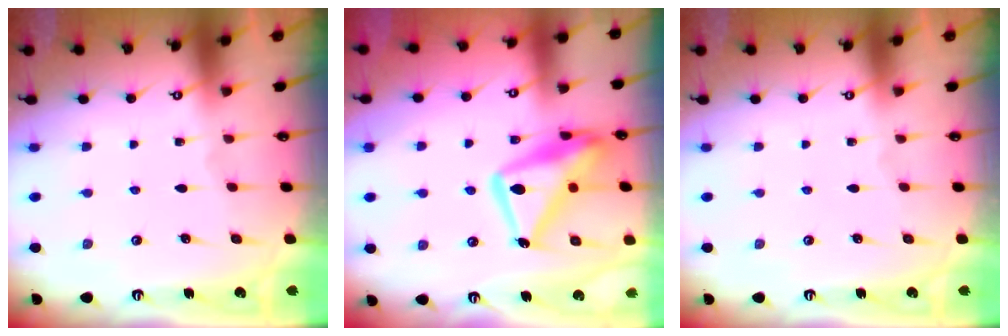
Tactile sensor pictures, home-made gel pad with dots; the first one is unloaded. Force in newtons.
{"total": 18.5, "press": 18.4, "slide": 1.7}
{"total": 0.0}